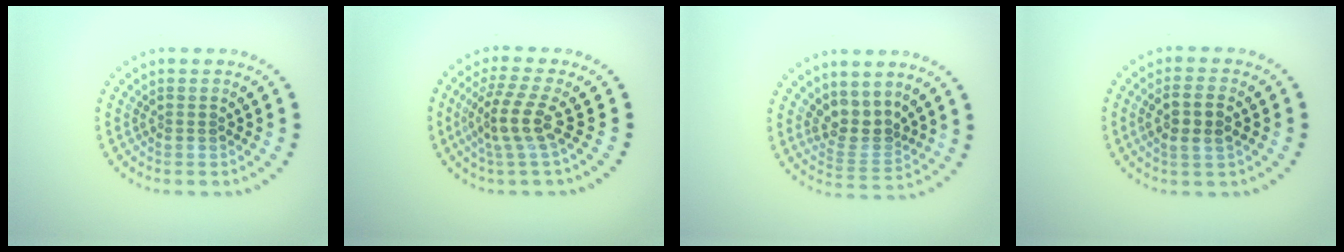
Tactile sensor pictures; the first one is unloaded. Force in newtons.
{"total": 3.4, "press": 2.8, "slide": 1.9}
{"total": 2.9, "press": 2.5, "slide": 1.6}
{"total": 3.0, "press": 2.8, "slide": 0.8}